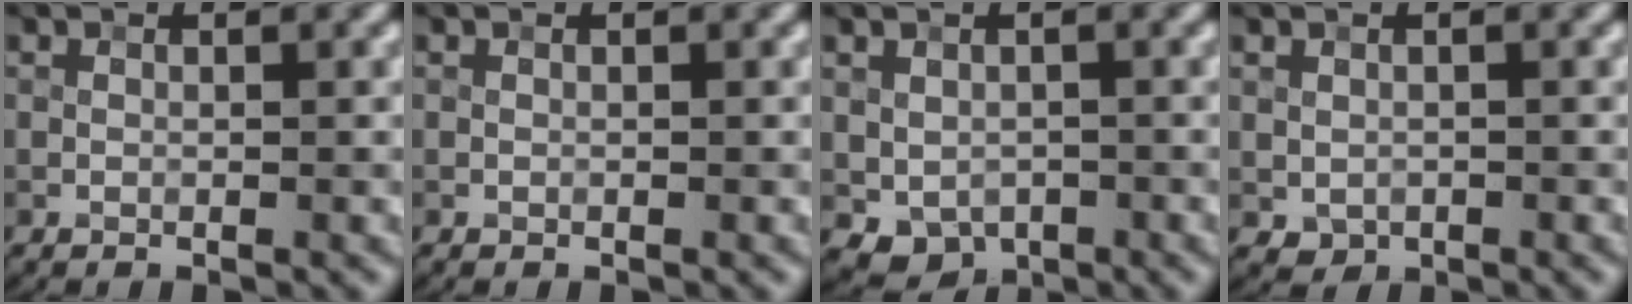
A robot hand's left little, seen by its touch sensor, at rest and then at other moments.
{"total": 0.0}
{"total": 2.9, "force": [-0.7, 2.3, 1.7], "torque": [-0.025, -0.011, -0.005]}
{"total": 1.0, "force": [-0.2, 0.8, 0.5], "torque": [-0.009, -0.006, 0.001]}